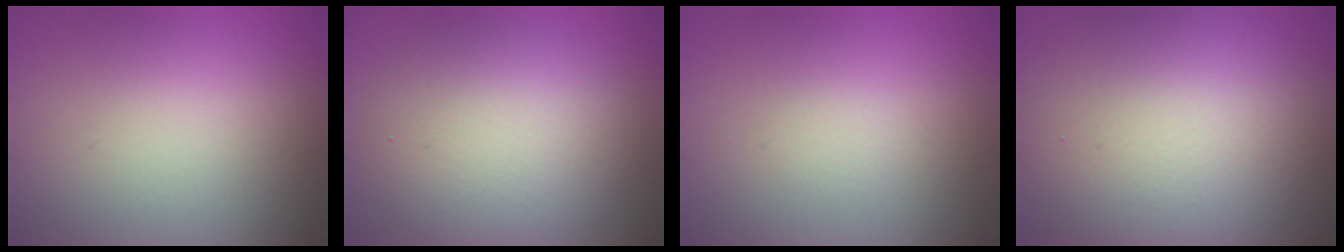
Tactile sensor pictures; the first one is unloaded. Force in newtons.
{"total": 6.8, "press": 6.8, "slide": 0.4}
{"total": 0.5, "press": 0.5, "slide": 0.0}
{"total": 13.5, "press": 13.5, "slide": 0.6}